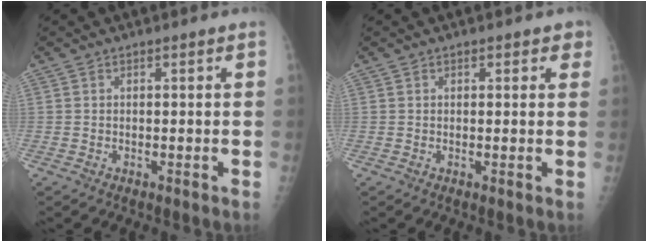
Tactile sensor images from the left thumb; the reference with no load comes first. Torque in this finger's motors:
{"motor_torque": [-0.12, 0.05, -0.35, -0.25, 0.04]}